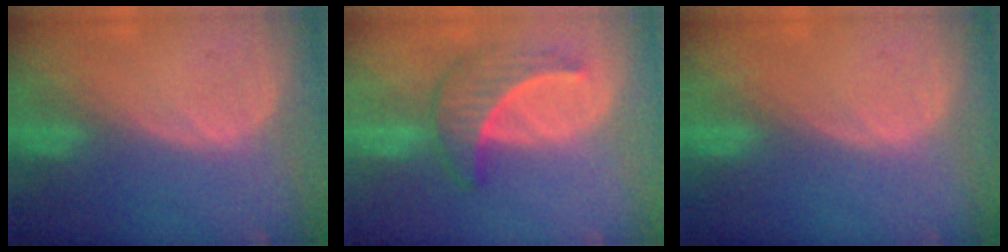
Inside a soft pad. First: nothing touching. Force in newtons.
{"total": 6.6, "press": 6.3, "slide": 2.1}
{"total": 0.0}